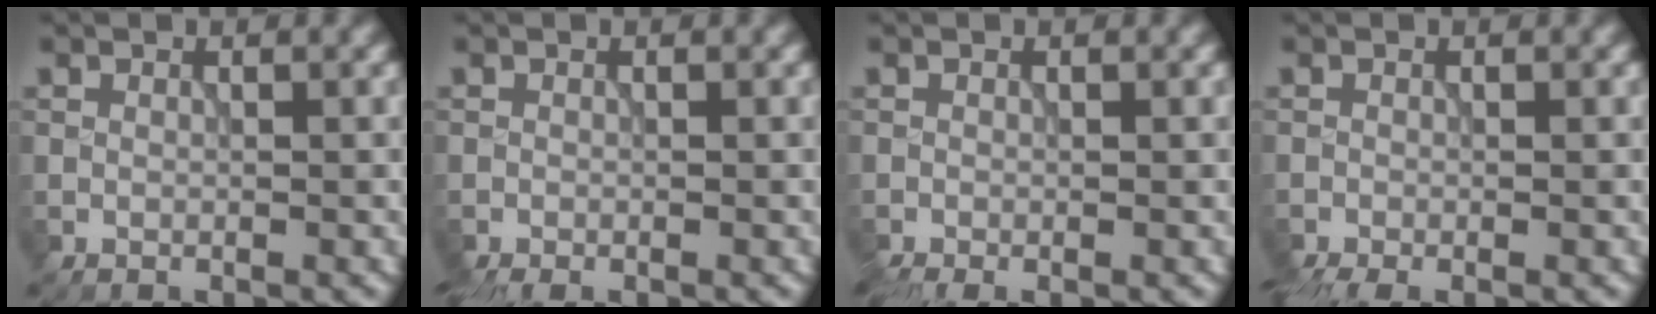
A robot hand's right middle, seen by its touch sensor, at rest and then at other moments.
{"total": 1.8, "force": [-1.6, 0.4, 0.8], "torque": [-0.015, -0.009, -0.029]}
{"total": 1.6, "force": [-1.3, 0.4, 0.9], "torque": [-0.017, -0.010, -0.025]}
{"total": 2.6, "force": [-2.1, 0.7, 1.4], "torque": [-0.027, -0.012, -0.042]}